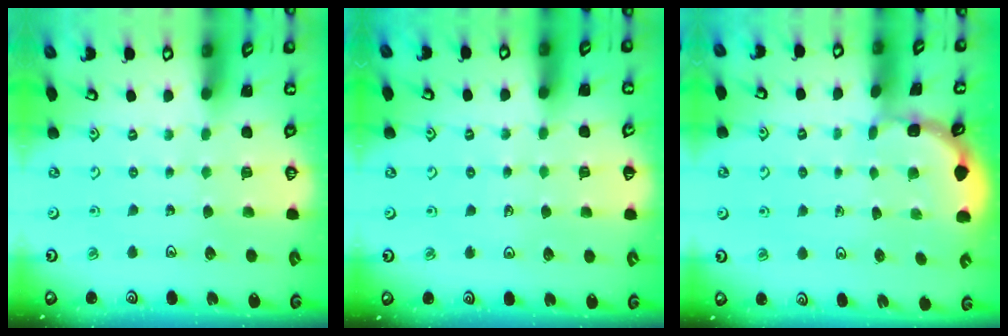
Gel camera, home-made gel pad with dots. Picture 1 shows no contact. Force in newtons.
{"total": 3.9, "press": 3.9, "slide": 0.4}
{"total": 1.7, "press": 1.7, "slide": 0.1}